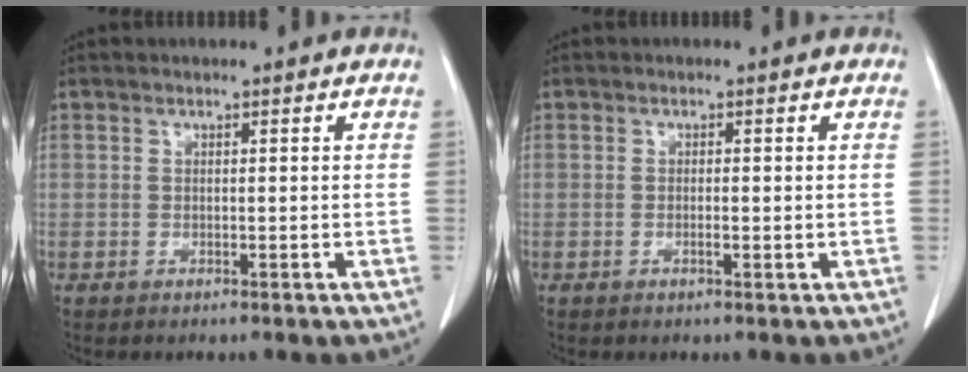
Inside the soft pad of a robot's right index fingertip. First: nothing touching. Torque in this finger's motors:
{"motor_torque": [-0.12, -0.03, -0.02, -0.01]}